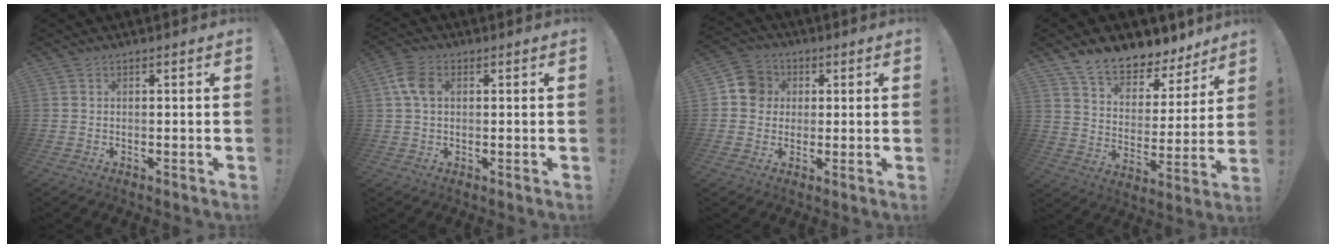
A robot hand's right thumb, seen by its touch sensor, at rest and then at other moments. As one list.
[{"total": 6.7, "force": [1.4, 4.4, 4.8], "torque": [-0.095, 0.006, 0.026]}, {"total": 8.0, "force": [1.2, 7.6, 2.1], "torque": [-0.018, 0.005, 0.025]}, {"total": 11.2, "force": [9.9, 4.1, 3.4], "torque": [-0.066, -0.085, 0.178]}]